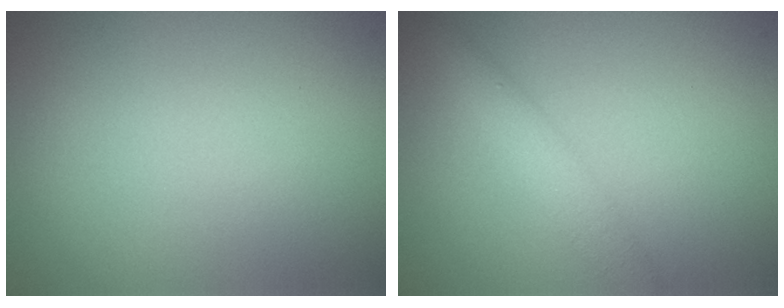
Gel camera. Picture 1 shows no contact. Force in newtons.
{"total": 2.3, "press": 2.3, "slide": 0.0}